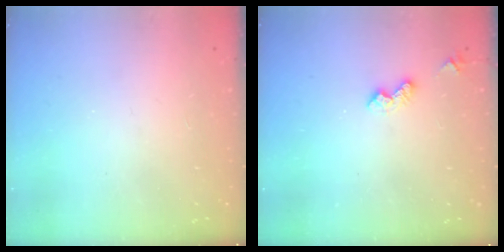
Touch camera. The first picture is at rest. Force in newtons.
{"total": 4.3, "press": 4.2, "slide": 0.7}